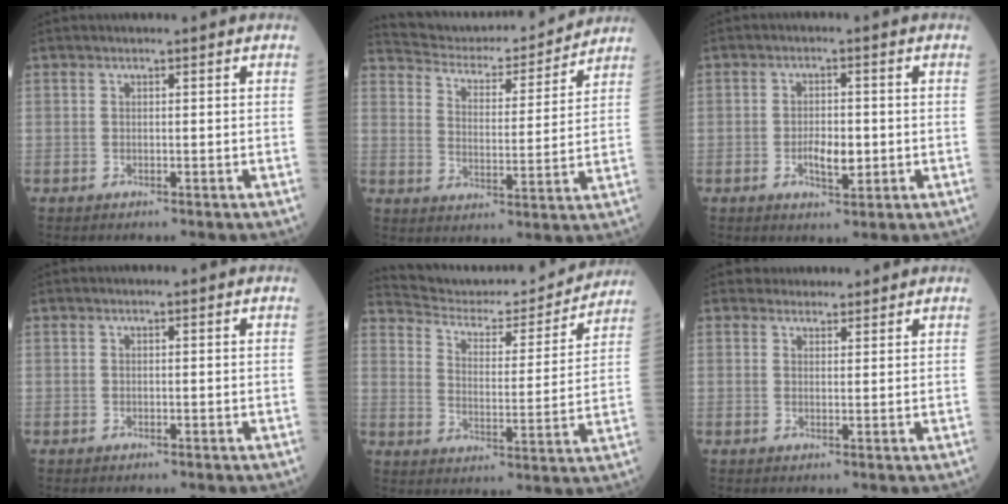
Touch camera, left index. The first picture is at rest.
{"total": 16.4, "force": [15.7, 2.6, 3.9], "torque": [-0.057, -0.002, 0.222]}
{"total": 3.9, "force": [-0.9, 1.6, 3.4], "torque": [-0.057, -0.002, -0.013]}
{"total": 0.0}
{"total": 17.7, "force": [17.2, 2.3, 3.3], "torque": [-0.046, -0.029, 0.241]}
{"total": 3.7, "force": [3.4, 1.4, 0.0], "torque": [0.014, 0.011, 0.045]}